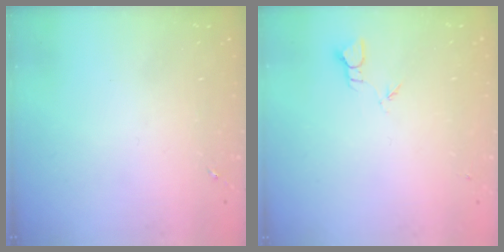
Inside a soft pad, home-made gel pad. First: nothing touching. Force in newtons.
{"total": 2.4, "press": 2.4, "slide": 0.2}